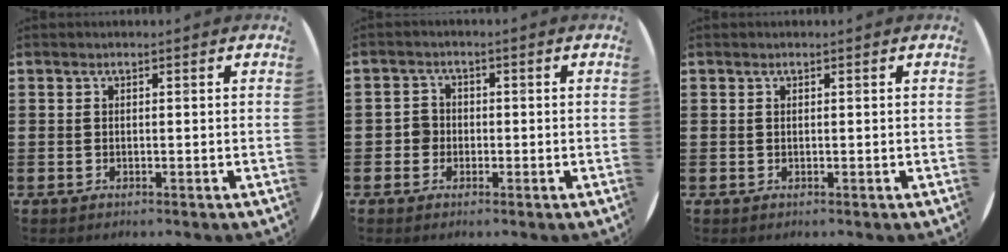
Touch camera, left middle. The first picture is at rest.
{"total": 2.0, "force": [-0.3, 1.9, 0.4], "torque": [-0.014, 0.008, -0.009]}
{"total": 0.0}